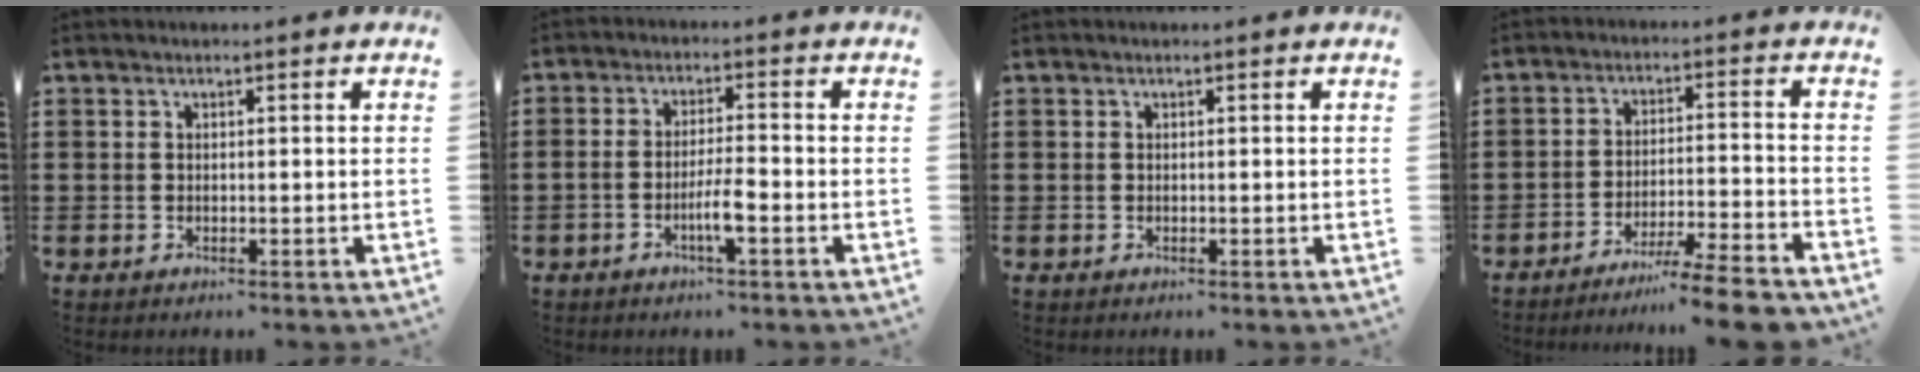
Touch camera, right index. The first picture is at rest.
{"total": 4.4, "force": [-2.0, 0.6, 3.8], "torque": [-0.078, -0.004, -0.040]}
{"total": 0.0}
{"total": 6.9, "force": [-6.1, -0.6, 3.1], "torque": [-0.050, -0.008, -0.119]}